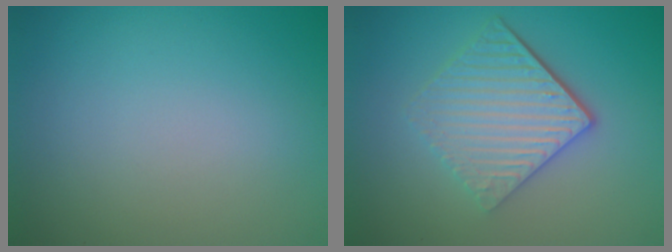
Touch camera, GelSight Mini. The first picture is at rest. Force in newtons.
{"total": 5.4, "press": 3.8, "slide": 3.8}